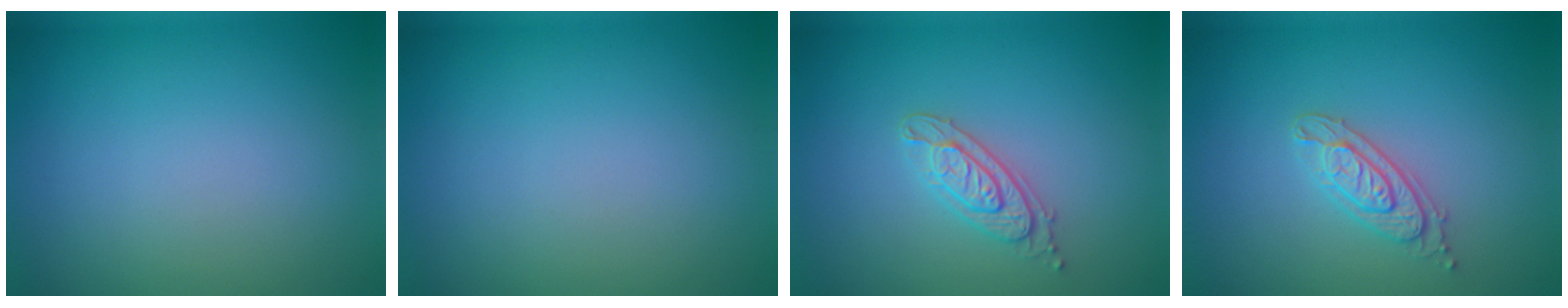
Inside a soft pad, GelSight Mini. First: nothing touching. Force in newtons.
{"total": 0.0}
{"total": 2.4, "press": 2.2, "slide": 0.8}
{"total": 2.4, "press": 2.2, "slide": 0.8}